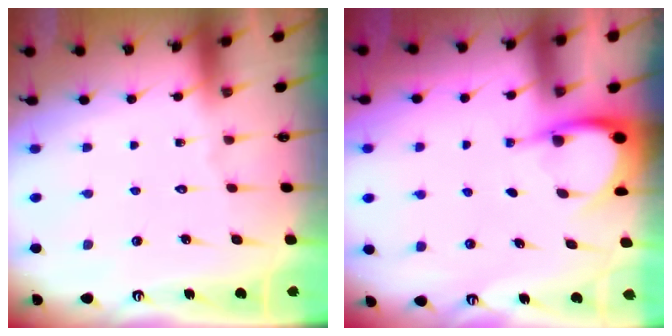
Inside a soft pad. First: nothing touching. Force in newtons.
{"total": 4.0, "press": 4.0, "slide": 0.2}